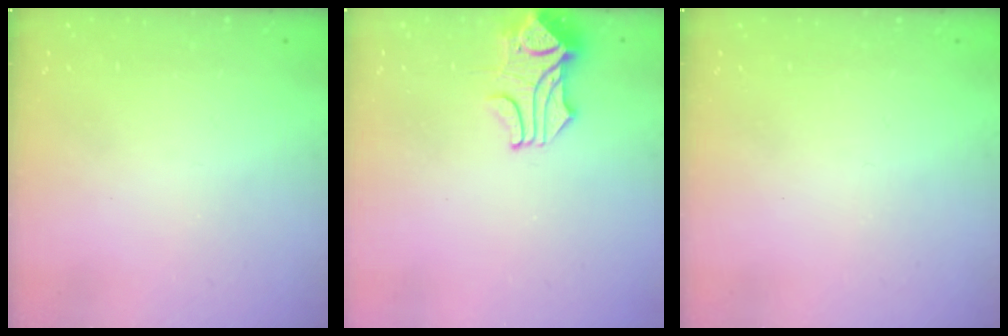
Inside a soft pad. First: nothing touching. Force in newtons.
{"total": 1.8, "press": 1.4, "slide": 1.2}
{"total": 0.0}